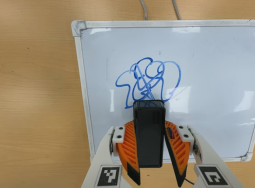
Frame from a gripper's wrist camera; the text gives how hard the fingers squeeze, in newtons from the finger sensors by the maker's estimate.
{"total": 8.1, "left": 7.4, "right": 8.7}